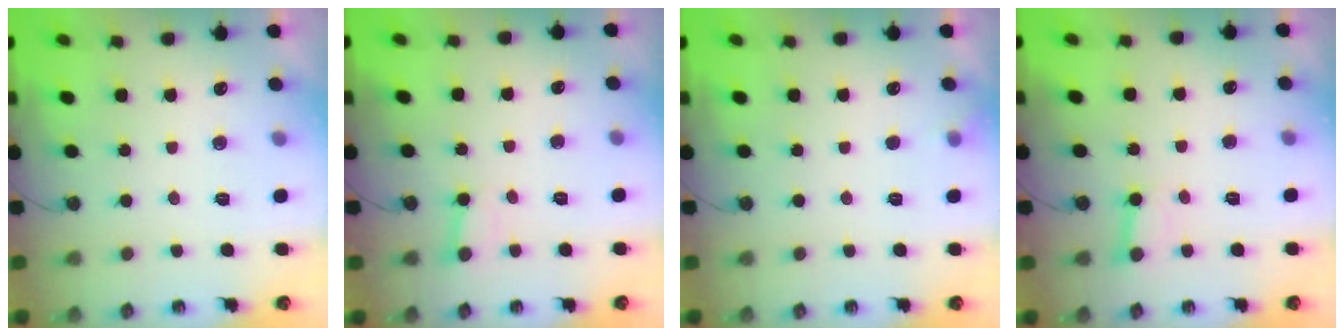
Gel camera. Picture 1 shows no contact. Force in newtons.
{"total": 2.3, "press": 2.3, "slide": 0.1}
{"total": 3.2, "press": 3.2, "slide": 0.5}
{"total": 3.9, "press": 3.9, "slide": 0.4}